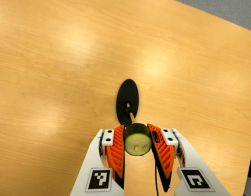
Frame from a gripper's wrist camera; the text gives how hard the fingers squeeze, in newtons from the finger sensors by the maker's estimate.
{"total": 11.0, "left": 10.2, "right": 11.8}